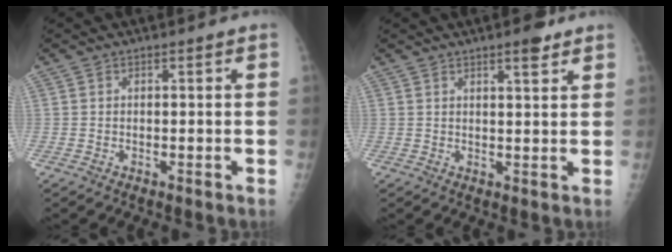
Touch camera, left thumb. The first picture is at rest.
{"total": 3.8, "force": [2.6, 1.0, 2.6], "torque": [-0.031, -0.014, 0.035]}